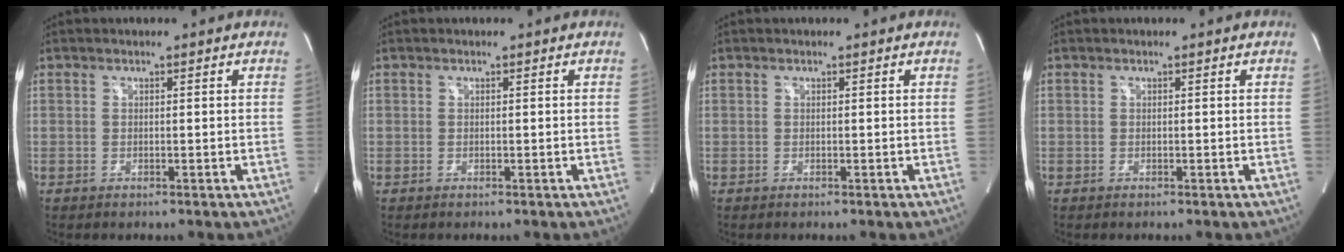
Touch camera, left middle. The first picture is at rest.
{"total": 0.0}
{"total": 0.0}
{"total": 0.0}